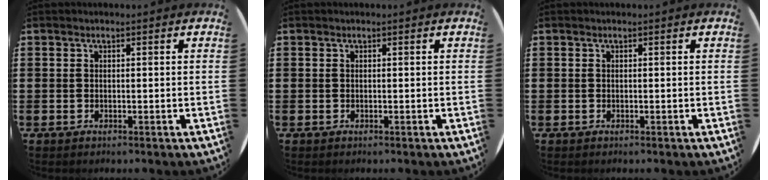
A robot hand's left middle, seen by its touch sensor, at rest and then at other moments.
{"total": 0.0}
{"total": 0.0}